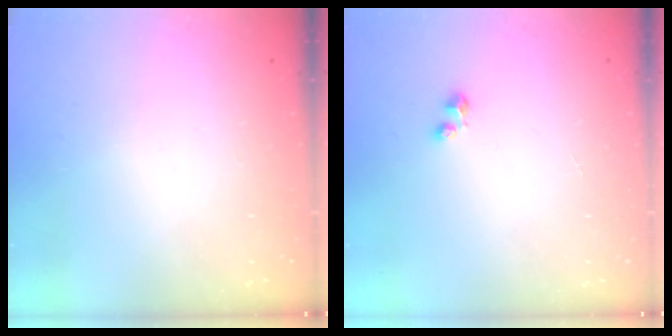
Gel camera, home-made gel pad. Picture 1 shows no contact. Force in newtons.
{"total": 2.9, "press": 2.8, "slide": 0.6}